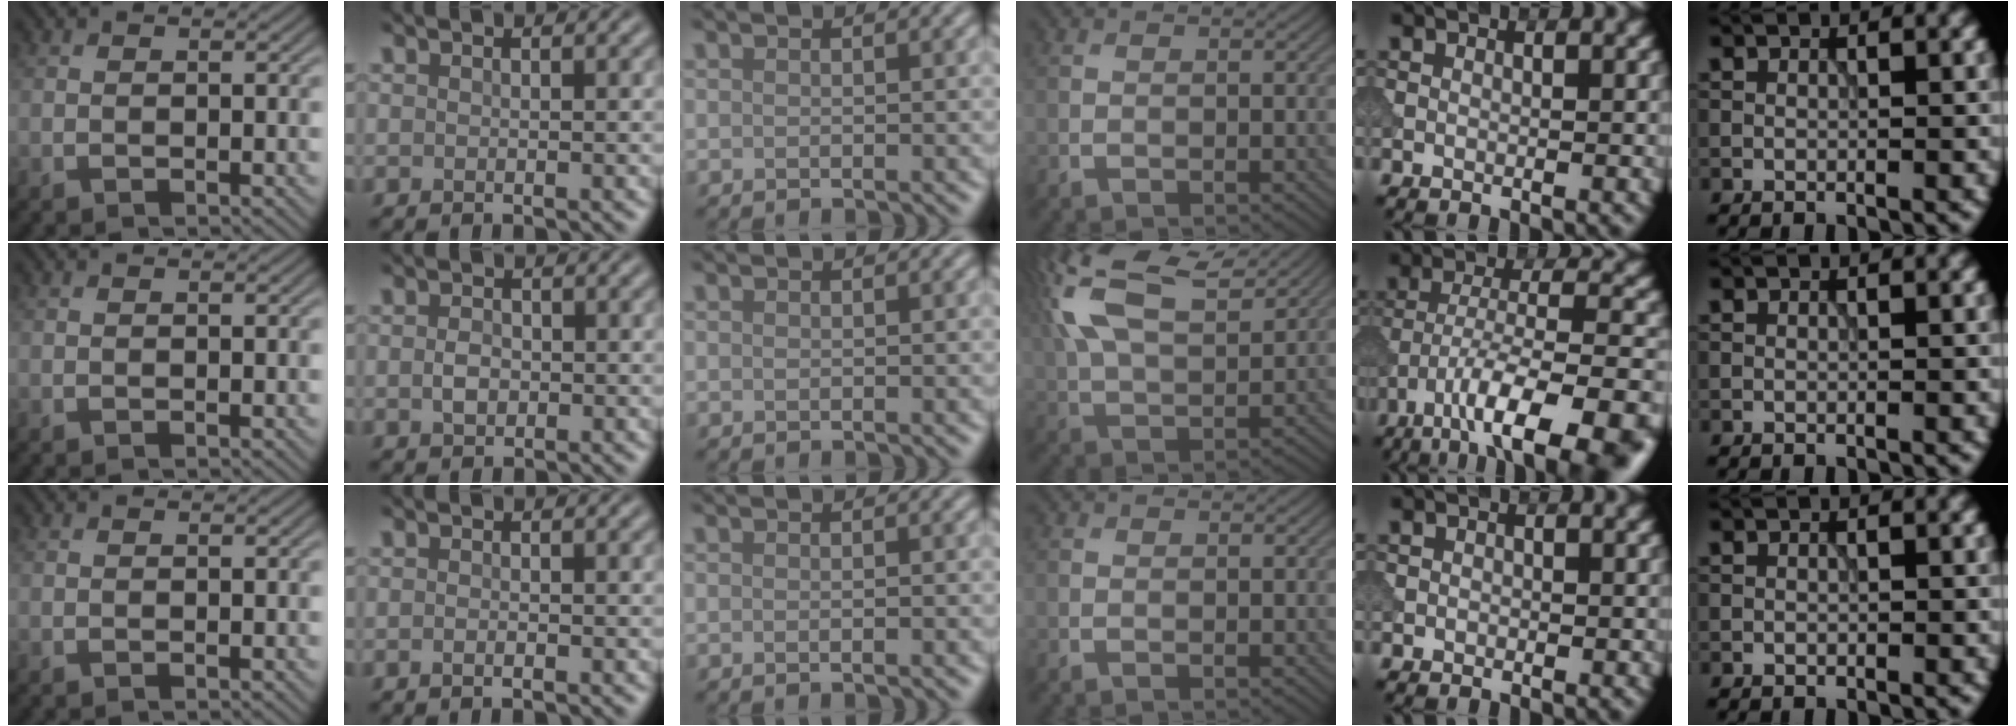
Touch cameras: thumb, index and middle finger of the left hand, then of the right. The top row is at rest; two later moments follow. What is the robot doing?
{"motion": "insert", "object": "power adapter"}